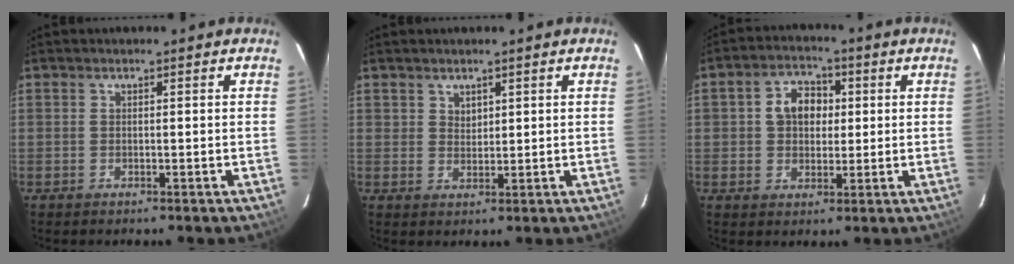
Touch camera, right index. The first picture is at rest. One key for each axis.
{"total": 2.0, "fx": 1.4, "fy": 1.4, "fz": 0.5, "tx": -0.003, "ty": 0.002, "tz": 0.026}
{"total": 6.8, "fx": 1.1, "fy": 5.3, "fz": 4.2, "tx": -0.075, "ty": 0.023, "tz": 0.020}